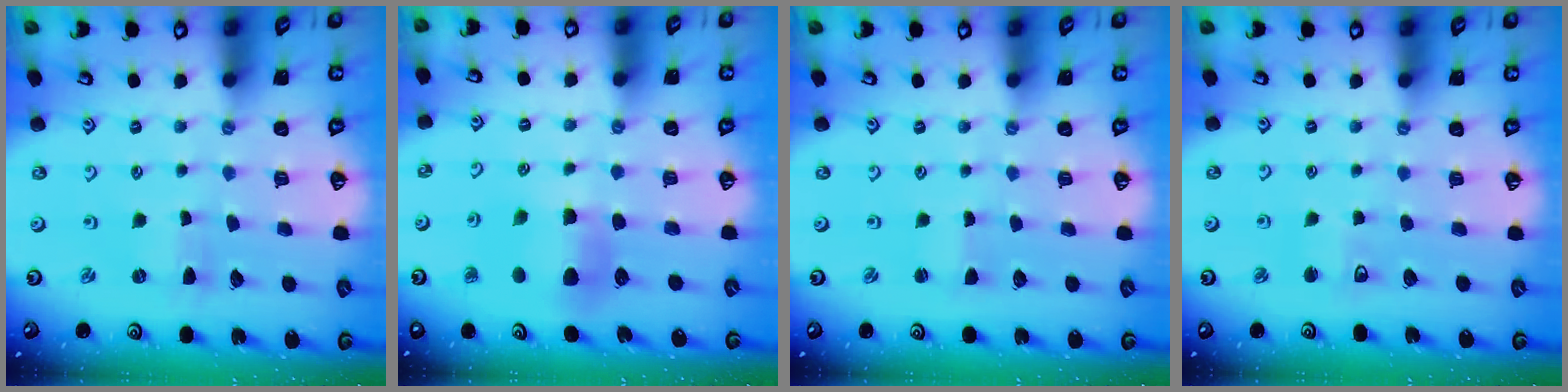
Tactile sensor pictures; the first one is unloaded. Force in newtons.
{"total": 6.2, "press": 6.1, "slide": 0.6}
{"total": 0.6, "press": 0.6, "slide": 0.0}
{"total": 4.2, "press": 4.1, "slide": 0.7}